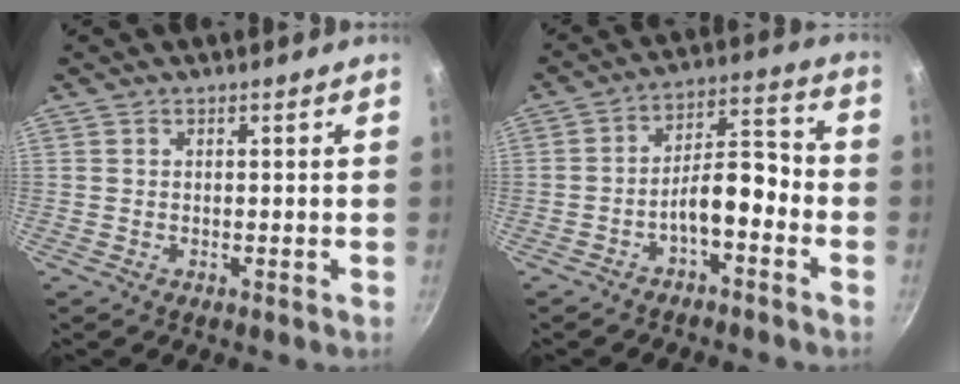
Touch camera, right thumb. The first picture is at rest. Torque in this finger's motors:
{"motor_torque": [1.36, 1.26, 0.83, -0.35, 0.05]}